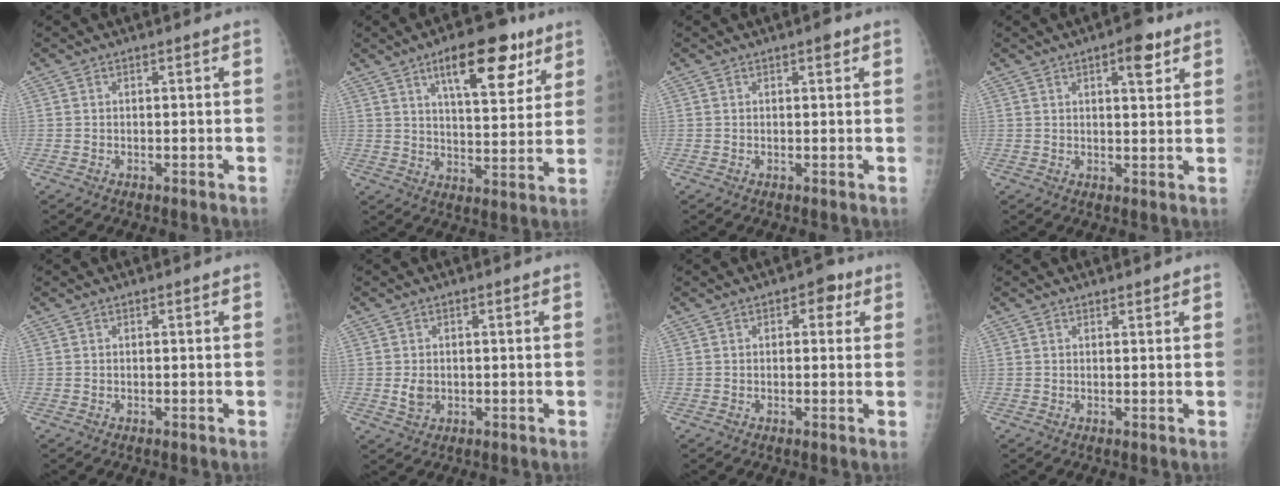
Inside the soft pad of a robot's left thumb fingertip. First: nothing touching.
{"total": 15.0, "force": [8.2, 5.8, 11.2], "torque": [-0.130, -0.032, 0.123]}
{"total": 1.5, "force": [0.9, 0.6, 1.1], "torque": [-0.009, -0.001, 0.009]}
{"total": 6.0, "force": [3.2, 2.3, 4.5], "torque": [-0.048, -0.012, 0.038]}
{"total": 0.0}
{"total": 3.0, "force": [-0.2, 2.4, 1.9], "torque": [-0.028, -0.002, 0.001]}
{"total": 4.0, "force": [1.5, 2.5, 2.7], "torque": [-0.008, 0.002, 0.012]}
{"total": 1.0, "force": [0.9, 0.4, 0.3], "torque": [-0.002, -0.007, 0.012]}